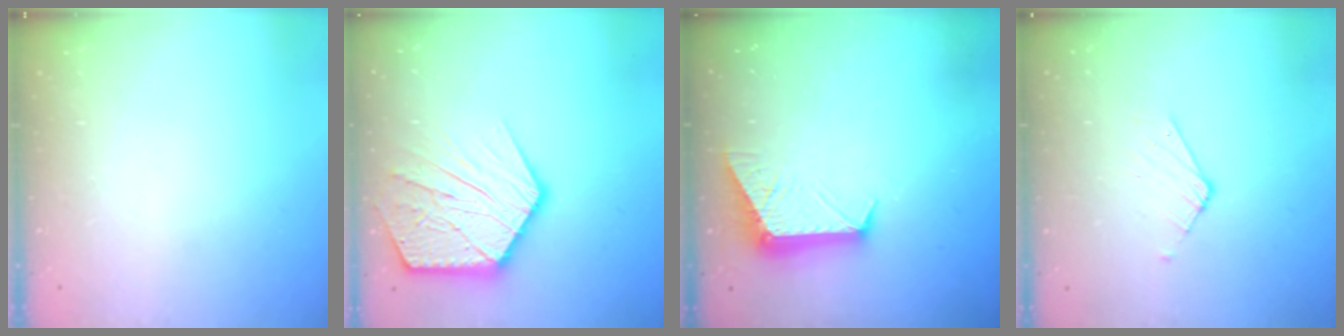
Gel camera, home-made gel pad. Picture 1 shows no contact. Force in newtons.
{"total": 19.6, "press": 19.5, "slide": 1.5}
{"total": 9.3, "press": 9.3, "slide": 0.5}
{"total": 3.6, "press": 3.6, "slide": 0.4}